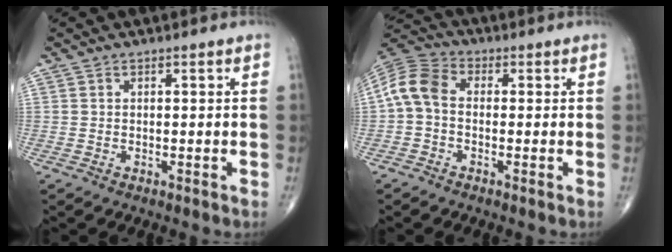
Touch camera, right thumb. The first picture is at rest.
{"total": 7.6, "force": [-0.4, 5.2, 5.5], "torque": [-0.107, 0.022, -0.025]}